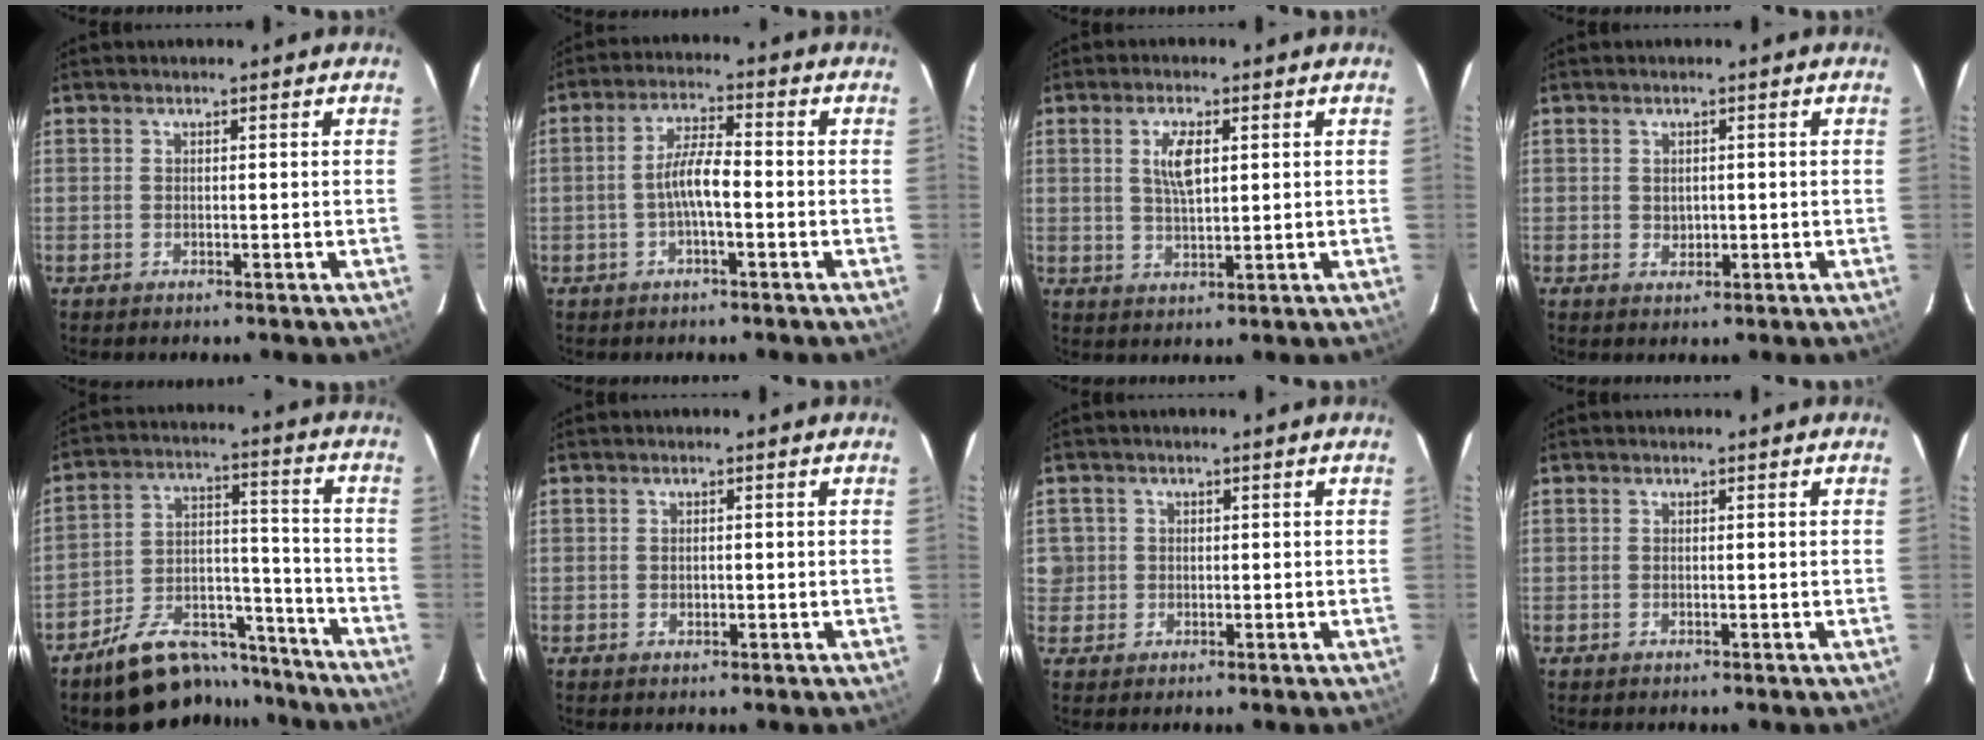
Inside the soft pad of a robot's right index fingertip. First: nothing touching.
{"total": 5.4, "force": [-1.5, 1.1, 5.0], "torque": [-0.100, 0.011, -0.027]}
{"total": 5.3, "force": [1.6, 2.1, 4.6], "torque": [-0.085, 0.003, 0.032]}
{"total": 1.7, "force": [0.2, 1.6, 0.7], "torque": [-0.007, 0.001, 0.007]}
{"total": 16.7, "force": [-14.1, 7.3, 5.4], "torque": [-0.096, 0.055, -0.201]}
{"total": 1.0, "force": [-0.1, 0.9, 0.4], "torque": [-0.005, 0.001, 0.000]}
{"total": 3.4, "force": [0.1, 3.4, 0.1], "torque": [0.009, 0.018, 0.007]}
{"total": 0.0}